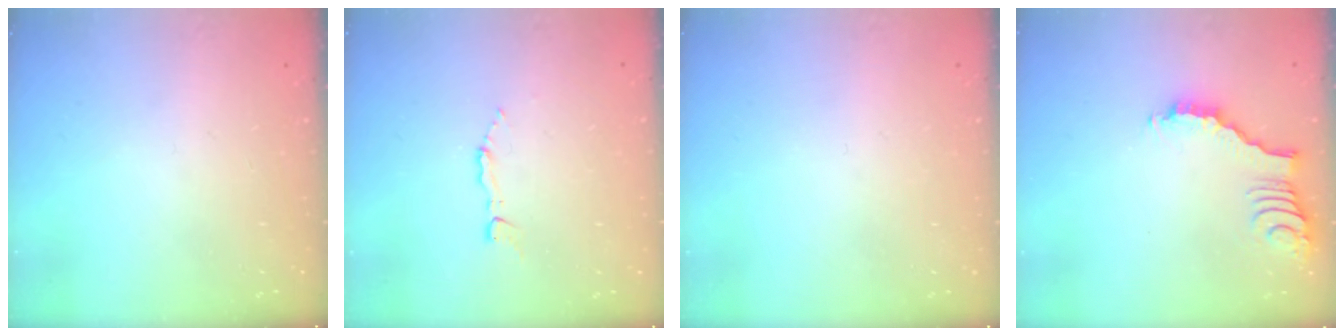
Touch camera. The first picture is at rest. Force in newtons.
{"total": 2.8, "press": 2.8, "slide": 0.4}
{"total": 0.0}
{"total": 2.6, "press": 2.6, "slide": 0.4}